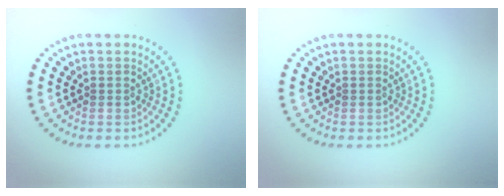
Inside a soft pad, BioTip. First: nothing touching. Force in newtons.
{"total": 0.0}